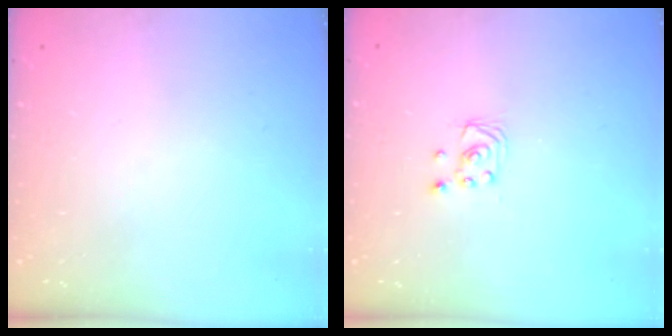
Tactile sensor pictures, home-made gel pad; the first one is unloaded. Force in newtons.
{"total": 1.9, "press": 1.9, "slide": 0.1}